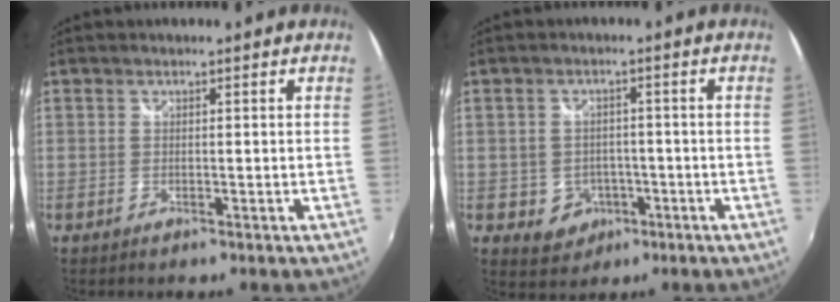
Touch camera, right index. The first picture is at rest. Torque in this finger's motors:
{"motor_torque": [0.34, -0.34, 0.10, 0.00]}